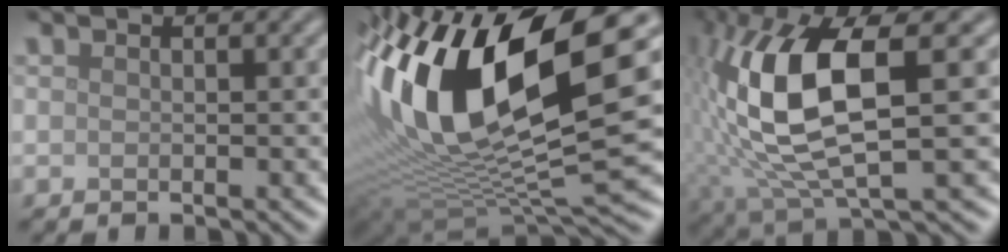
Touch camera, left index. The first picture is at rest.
{"total": 16.8, "force": [3.8, 7.1, 14.8], "torque": [-0.286, 0.012, 0.055]}
{"total": 11.7, "force": [1.5, 4.0, 10.9], "torque": [-0.229, -0.001, 0.032]}